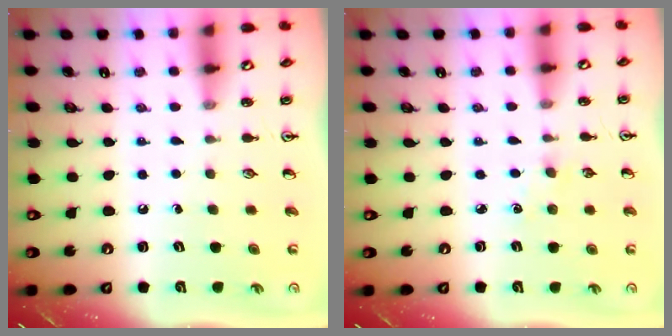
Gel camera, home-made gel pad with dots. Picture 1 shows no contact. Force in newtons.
{"total": 1.9, "press": 1.8, "slide": 0.3}